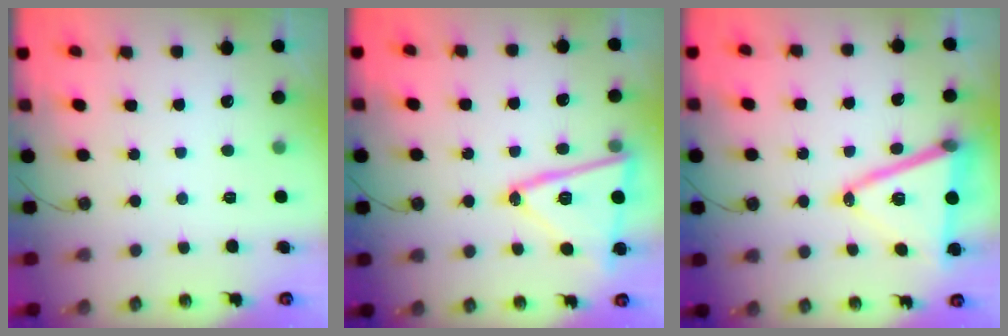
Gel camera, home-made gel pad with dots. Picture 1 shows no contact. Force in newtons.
{"total": 18.1, "press": 18.1, "slide": 1.0}
{"total": 17.3, "press": 16.9, "slide": 3.7}